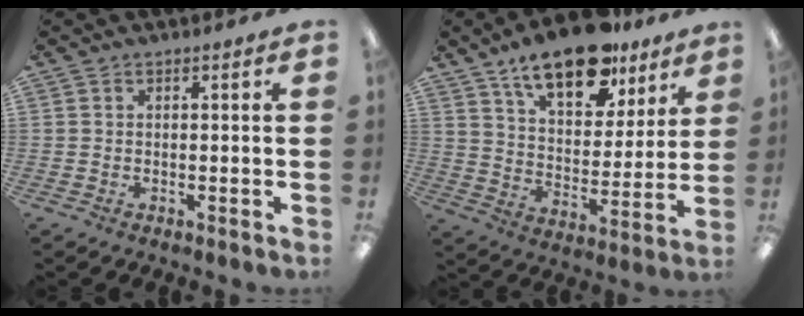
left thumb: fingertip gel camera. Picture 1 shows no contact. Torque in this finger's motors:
{"motor_torque": [0.36, 0.65, 1.56, -1.21, 0.20]}